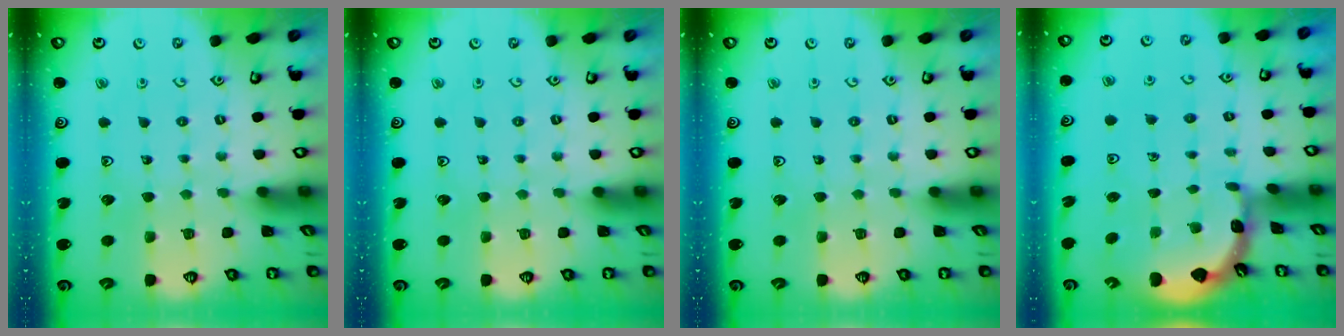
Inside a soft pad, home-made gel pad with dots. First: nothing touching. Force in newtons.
{"total": 0.0}
{"total": 0.0}
{"total": 1.7, "press": 1.7, "slide": 0.1}